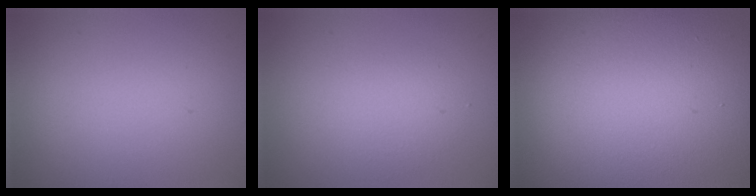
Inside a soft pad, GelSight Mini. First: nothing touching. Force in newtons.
{"total": 2.2, "press": 2.2, "slide": 0.2}
{"total": 19.4, "press": 19.4, "slide": 0.6}